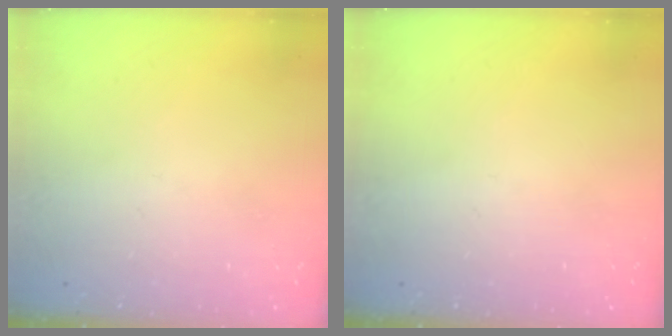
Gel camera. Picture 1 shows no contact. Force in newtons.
{"total": 0.0}